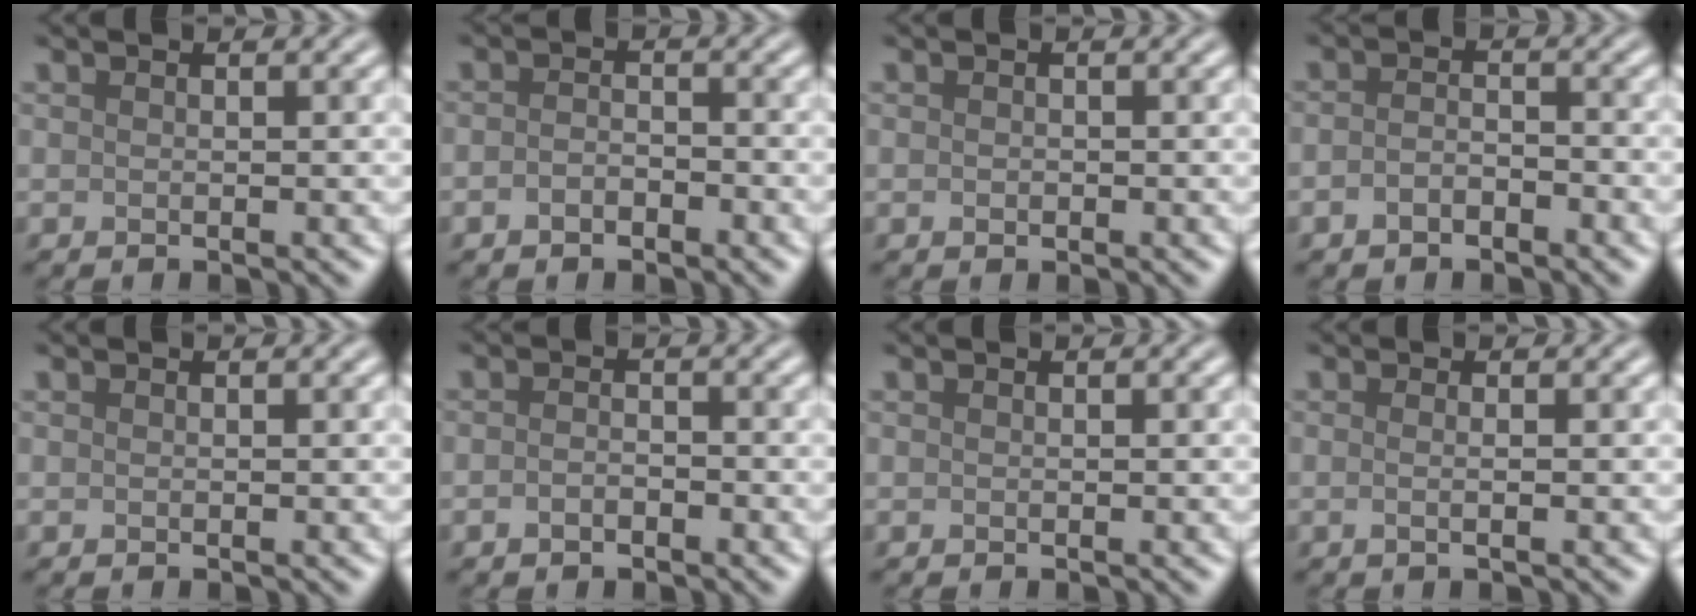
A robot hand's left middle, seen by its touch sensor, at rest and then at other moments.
{"total": 1.7, "force": [-0.9, 0.9, 1.1], "torque": [-0.023, 0.001, -0.022]}
{"total": 0.5, "force": [-0.1, 0.4, 0.3], "torque": [-0.005, -0.001, -0.002]}
{"total": 2.0, "force": [-1.2, 1.1, 1.3], "torque": [-0.026, 0.003, -0.026]}
{"total": 0.0}
{"total": 1.4, "force": [-0.7, 0.7, 0.9], "torque": [-0.019, 0.000, -0.017]}
{"total": 0.0}
{"total": 1.4, "force": [0.0, 0.6, 1.3], "torque": [-0.011, -0.007, -0.013]}